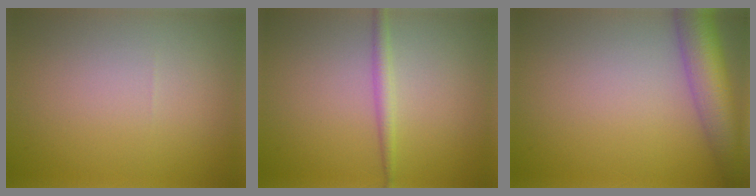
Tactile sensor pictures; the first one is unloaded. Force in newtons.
{"total": 1.7, "press": 1.7, "slide": 0.1}
{"total": 7.3, "press": 7.3, "slide": 0.4}